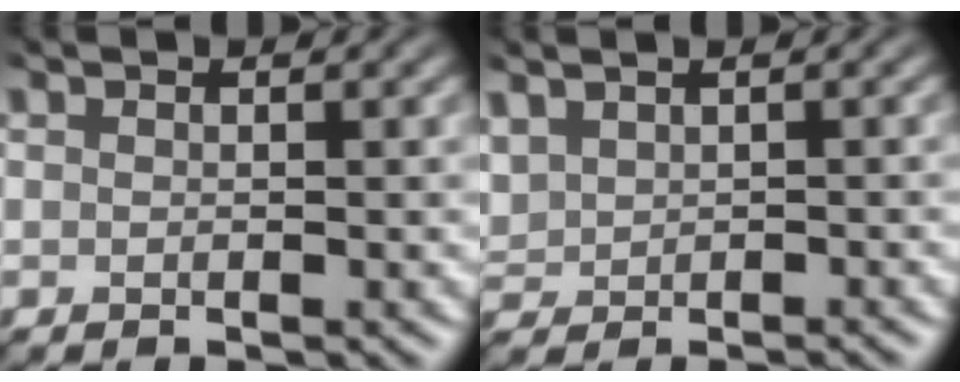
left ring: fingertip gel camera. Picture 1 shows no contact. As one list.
[{"total": 1.1, "force": [0.8, 0.7, 0.4], "torque": [-0.016, 0.007, 0.020]}]